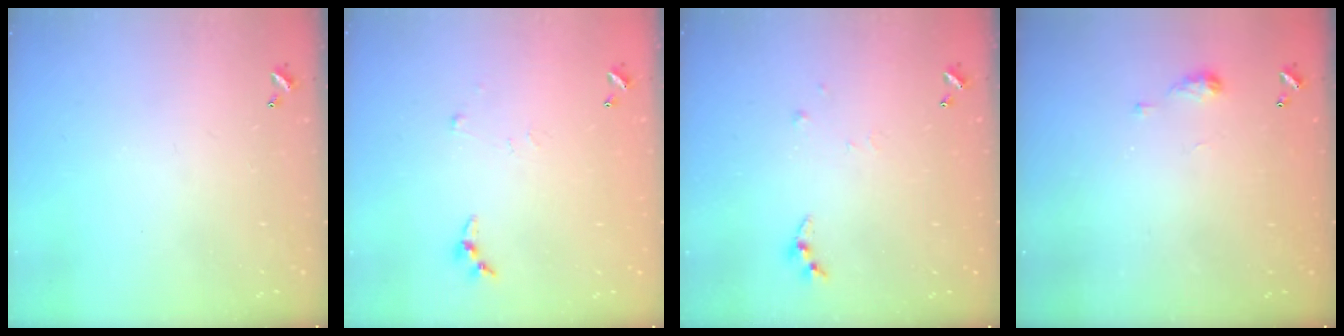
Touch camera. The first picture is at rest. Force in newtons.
{"total": 4.2, "press": 4.2, "slide": 0.5}
{"total": 4.9, "press": 4.9, "slide": 0.4}
{"total": 4.8, "press": 4.7, "slide": 0.6}